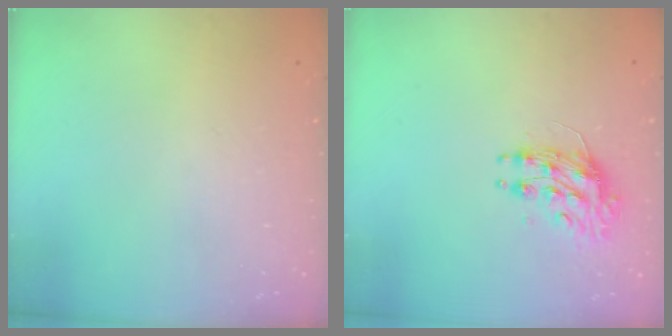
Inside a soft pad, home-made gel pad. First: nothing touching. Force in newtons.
{"total": 10.4, "press": 10.3, "slide": 0.8}